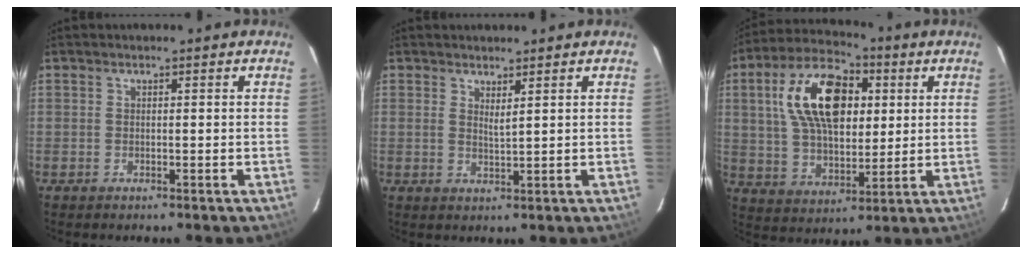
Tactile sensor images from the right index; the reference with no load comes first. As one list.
[{"total": 2.0, "force": [1.4, 0.0, 1.4], "torque": [-0.027, -0.005, 0.022]}, {"total": 18.5, "force": [4.9, 10.7, 14.3], "torque": [-0.265, 0.033, 0.091]}]